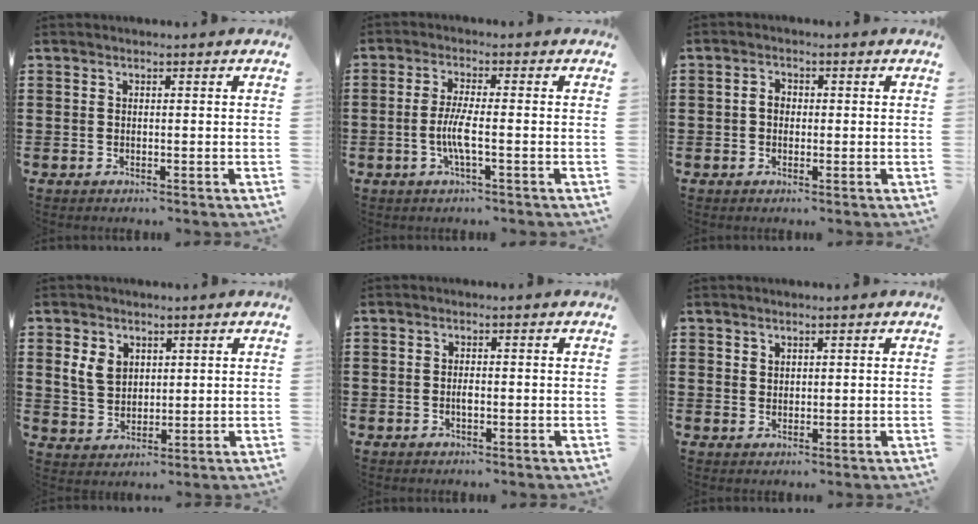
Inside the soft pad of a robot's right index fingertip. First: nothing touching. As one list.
[{"total": 4.6, "force": [-1.2, 0.4, 4.4], "torque": [-0.100, -0.011, -0.030]}, {"total": 2.1, "force": [-0.1, 1.5, 1.5], "torque": [-0.030, 0.006, -0.003]}, {"total": 5.0, "force": [1.8, 3.9, 2.5], "torque": [-0.070, 0.012, 0.031]}, {"total": 1.3, "force": [-0.3, 0.4, 1.2], "torque": [-0.023, -0.003, -0.005]}, {"total": 1.6, "force": [1.3, 0.8, 0.2], "torque": [-0.005, 0.002, 0.026]}]